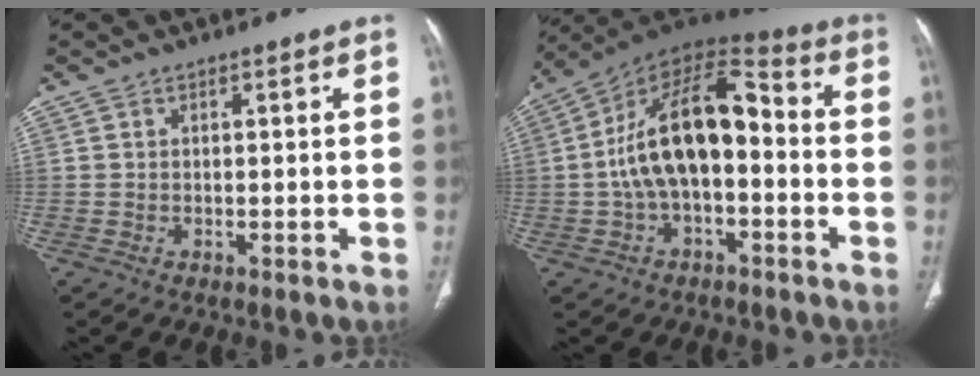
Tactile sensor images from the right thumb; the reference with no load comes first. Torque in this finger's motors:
{"motor_torque": [2.50, 2.51, 1.98, -0.30, 0.23]}